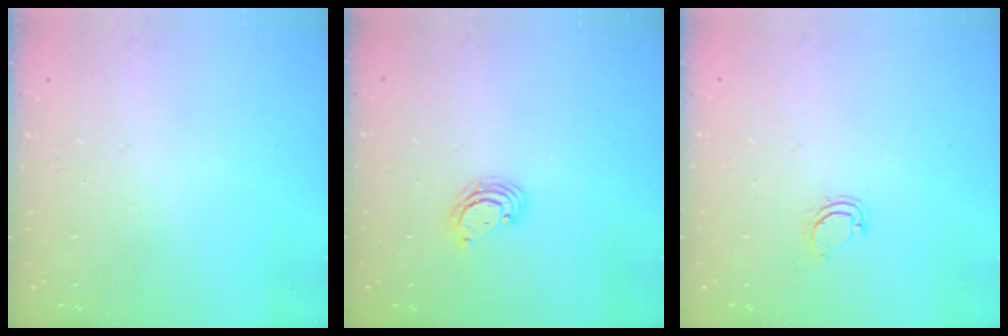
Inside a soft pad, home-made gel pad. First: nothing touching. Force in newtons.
{"total": 3.6, "press": 3.6, "slide": 0.2}
{"total": 3.9, "press": 3.9, "slide": 0.3}